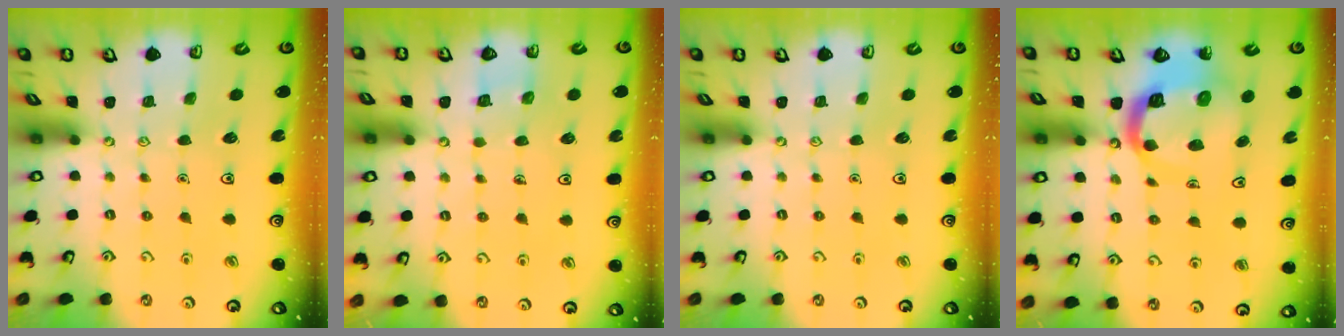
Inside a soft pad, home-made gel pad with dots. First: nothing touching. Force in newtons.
{"total": 2.7, "press": 2.7, "slide": 0.1}
{"total": 0.0}
{"total": 10.8, "press": 10.8, "slide": 1.4}